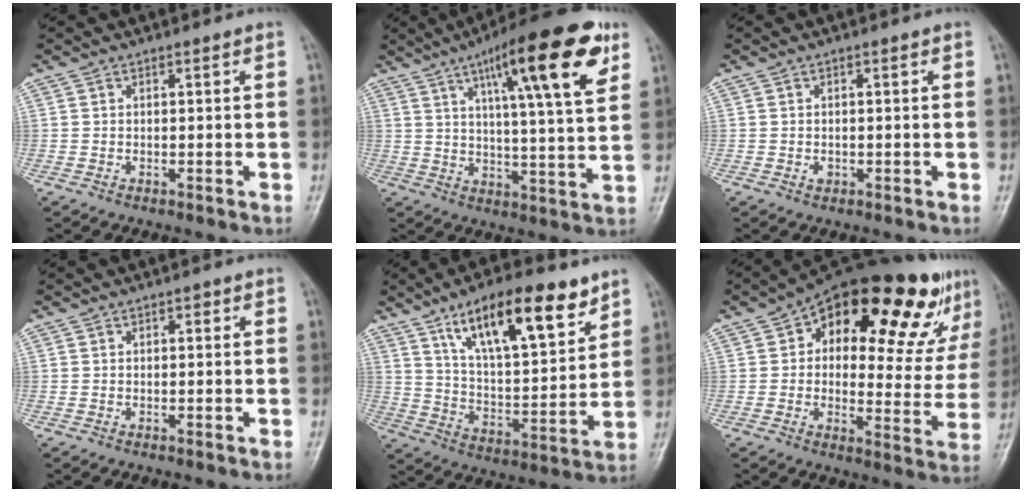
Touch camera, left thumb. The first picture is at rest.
{"total": 19.3, "force": [9.4, 4.1, 16.4], "torque": [-0.225, -0.023, 0.136]}
{"total": 0.8, "force": [-0.4, 0.6, 0.2], "torque": [0.000, 0.001, -0.004]}
{"total": 0.5, "force": [0.2, 0.4, 0.3], "torque": [0.002, 0.001, 0.000]}
{"total": 18.9, "force": [11.2, 6.4, 13.8], "torque": [-0.192, -0.047, 0.194]}
{"total": 25.4, "force": [13.0, 11.1, 18.8], "torque": [-0.207, -0.008, 0.182]}